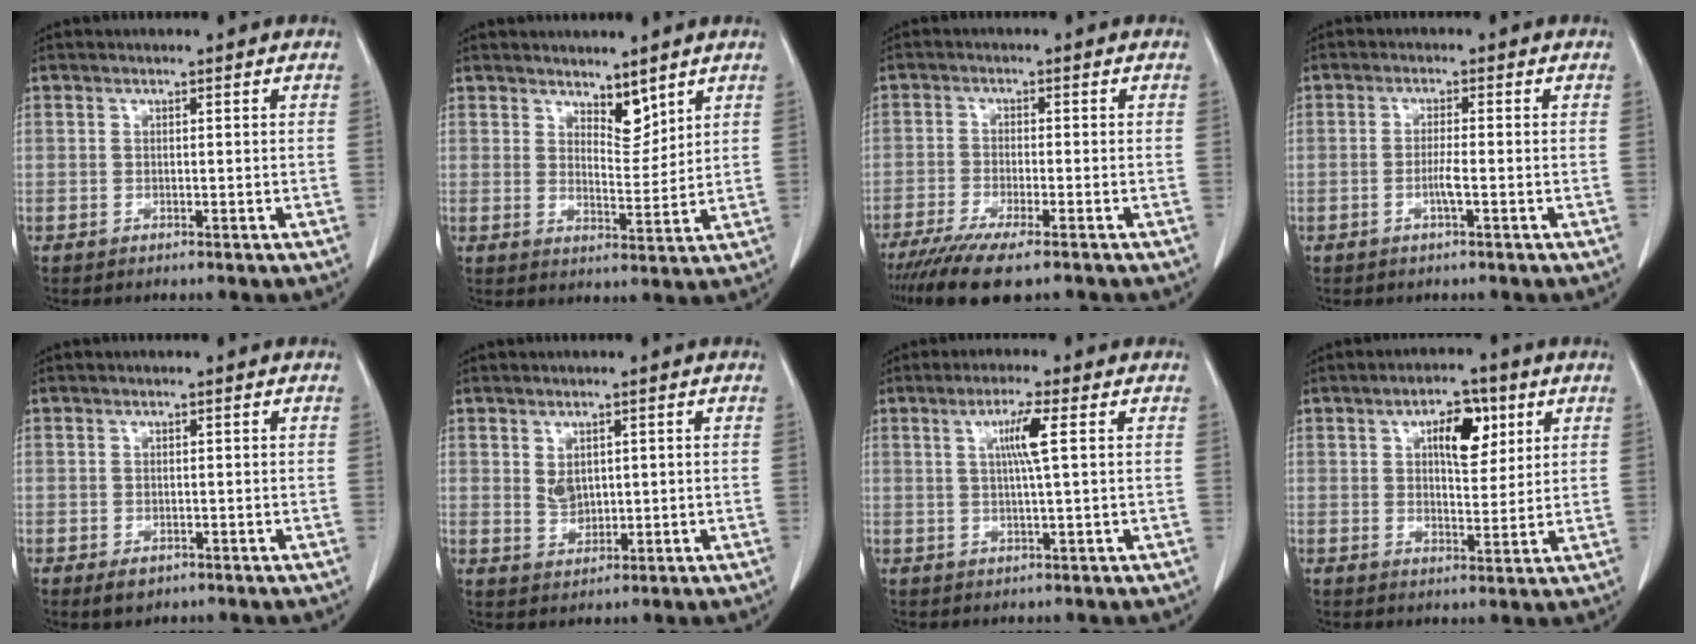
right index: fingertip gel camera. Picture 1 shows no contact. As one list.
[{"total": 4.4, "force": [3.6, 1.7, 2.0], "torque": [-0.029, -0.010, 0.066]}, {"total": 9.5, "force": [-7.1, 1.3, 6.1], "torque": [-0.097, -0.021, -0.114]}, {"total": 2.5, "force": [-0.8, 0.0, 2.4], "torque": [-0.048, -0.002, -0.017]}, {"total": 2.1, "force": [-1.1, 1.4, 1.0], "torque": [-0.015, -0.001, -0.007]}, {"total": 3.1, "force": [0.8, 2.2, 2.1], "torque": [-0.042, 0.000, 0.024]}, {"total": 4.6, "force": [1.2, -0.7, 4.4], "torque": [-0.082, -0.001, 0.022]}, {"total": 7.1, "force": [2.9, 3.1, 5.7], "torque": [-0.089, 0.009, 0.047]}]